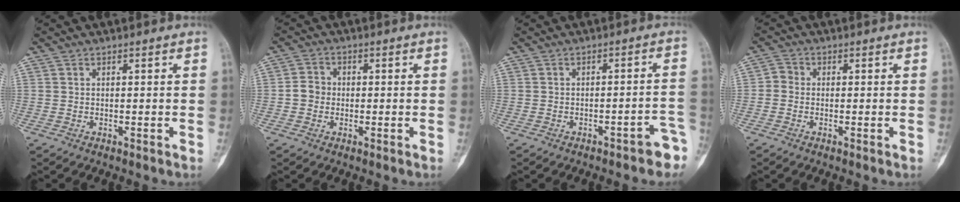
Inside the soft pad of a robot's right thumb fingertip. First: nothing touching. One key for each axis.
{"total": 3.4, "fx": -0.5, "fy": 3.1, "fz": 1.4, "tx": -0.012, "ty": 0.010, "tz": -0.015}
{"total": 5.2, "fx": -3.5, "fy": 1.7, "fz": 3.4, "tx": -0.024, "ty": 0.038, "tz": -0.039}
{"total": 2.0, "fx": -0.5, "fy": 1.7, "fz": 1.0, "tx": -0.010, "ty": 0.004, "tz": -0.020}